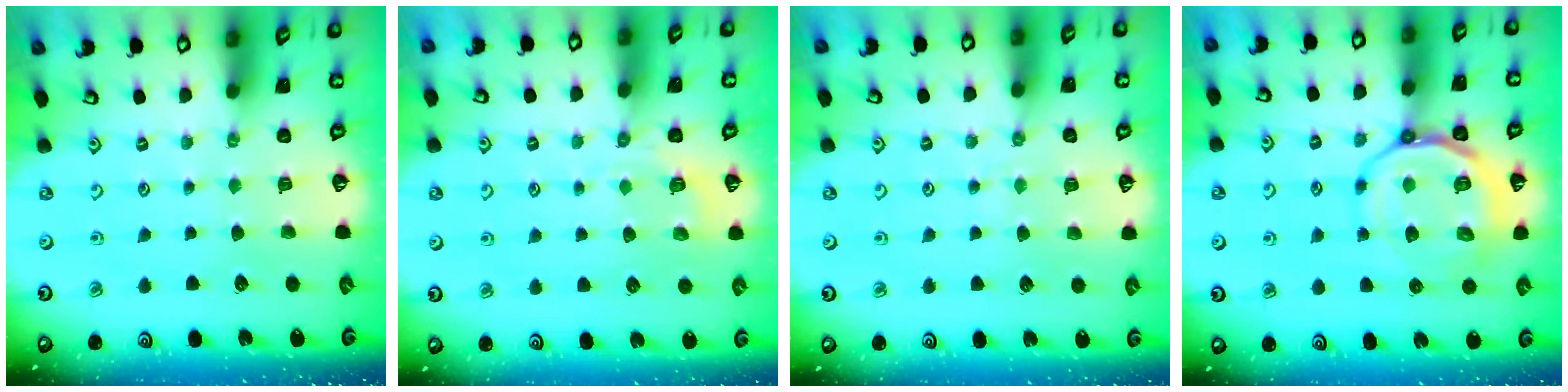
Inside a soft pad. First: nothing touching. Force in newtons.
{"total": 4.4, "press": 4.1, "slide": 1.7}
{"total": 4.5, "press": 4.5, "slide": 0.6}
{"total": 12.4, "press": 12.1, "slide": 2.3}